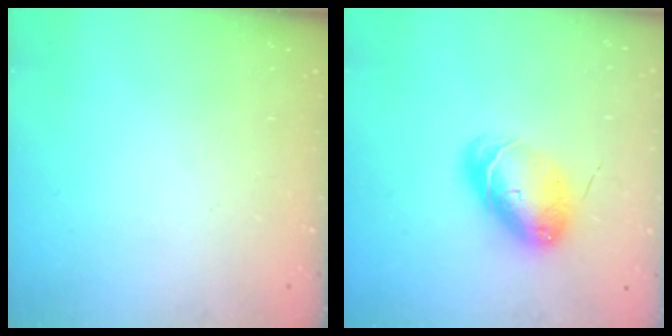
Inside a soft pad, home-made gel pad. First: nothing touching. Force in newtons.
{"total": 8.8, "press": 8.7, "slide": 1.2}